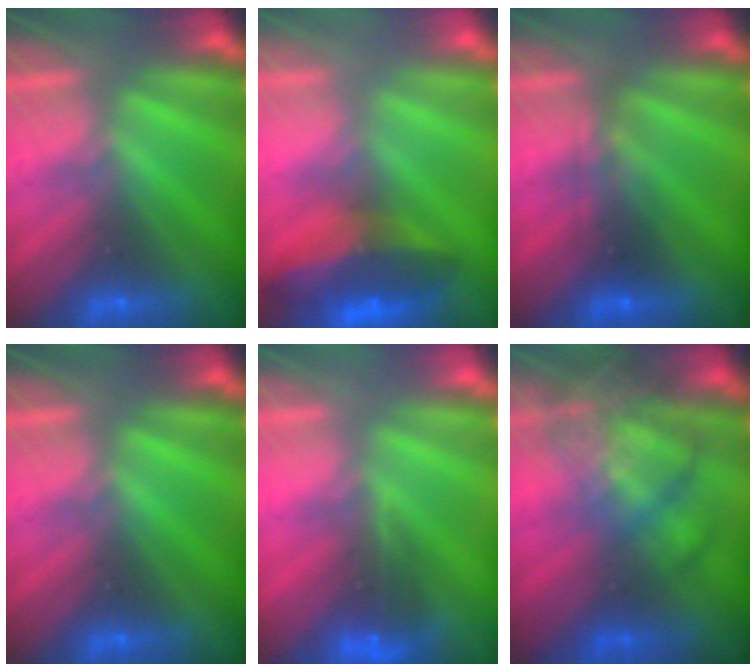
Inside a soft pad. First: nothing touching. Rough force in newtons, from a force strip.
{"total": 8.2}
{"total": 2.3}
{"total": 0.0}
{"total": 4.5}
{"total": 3.9}